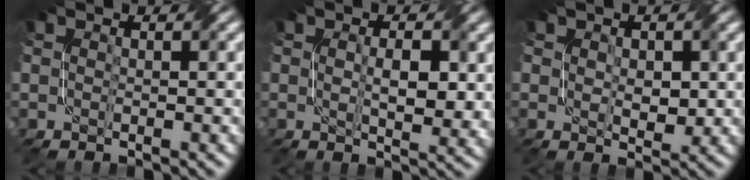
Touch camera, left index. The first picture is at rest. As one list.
[{"total": 3.8, "force": [0.3, 1.5, 3.5], "torque": [-0.066, -0.005, 0.012]}, {"total": 2.9, "force": [0.3, 1.9, 2.2], "torque": [-0.041, -0.004, 0.007]}]